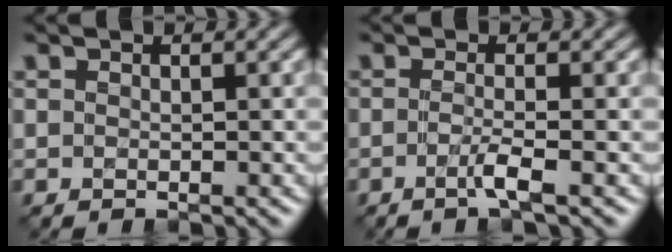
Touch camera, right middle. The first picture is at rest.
{"total": 2.0, "force": [-1.1, 0.3, 1.7], "torque": [-0.025, -0.002, -0.023]}